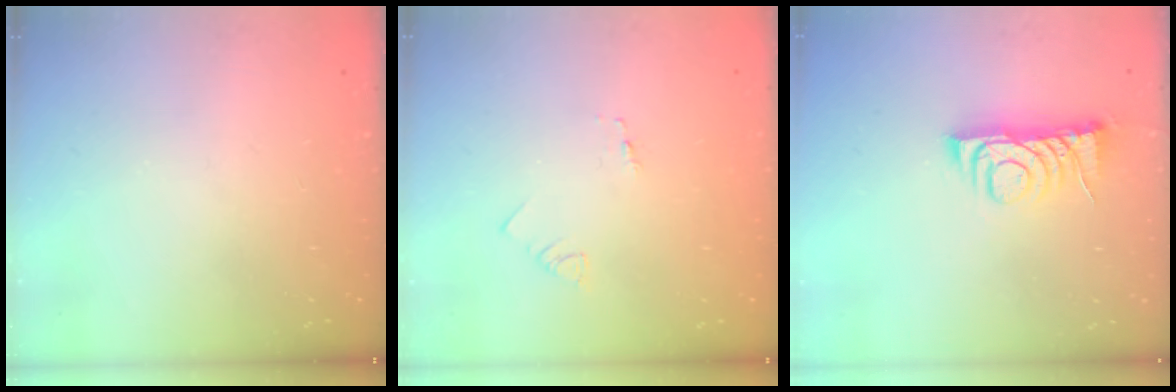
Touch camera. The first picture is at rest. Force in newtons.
{"total": 1.3, "press": 1.2, "slide": 0.1}
{"total": 7.8, "press": 7.7, "slide": 0.7}